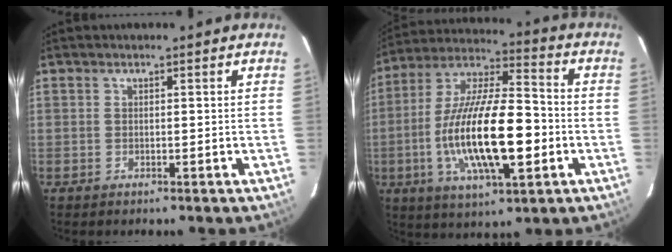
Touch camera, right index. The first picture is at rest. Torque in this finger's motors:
{"motor_torque": [1.40, -0.74, 1.05, 0.21]}